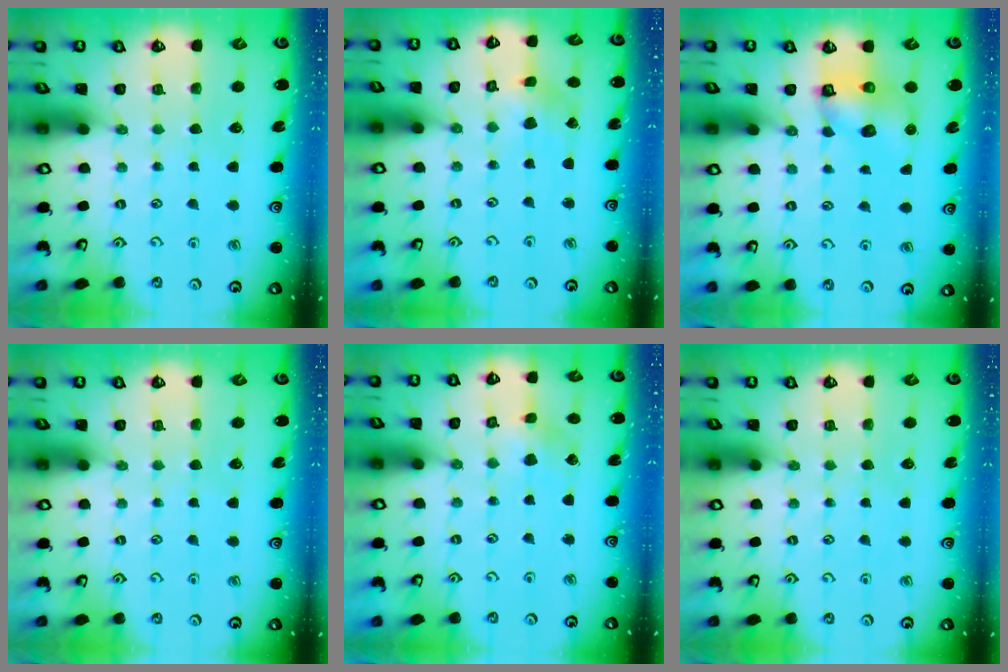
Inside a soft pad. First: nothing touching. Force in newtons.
{"total": 1.6, "press": 1.6, "slide": 0.0}
{"total": 7.0, "press": 7.0, "slide": 0.1}
{"total": 0.0}
{"total": 2.0, "press": 2.0, "slide": 0.2}
{"total": 0.0}